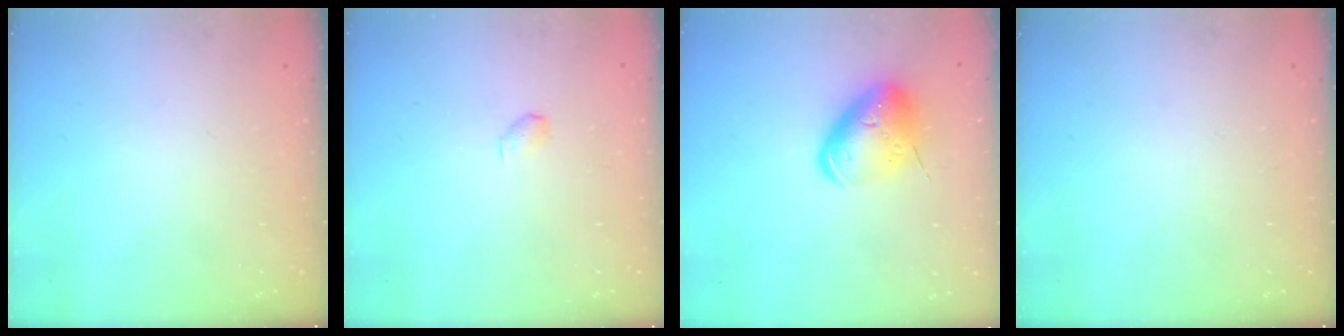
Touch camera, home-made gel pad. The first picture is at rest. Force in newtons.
{"total": 2.9, "press": 2.9, "slide": 0.5}
{"total": 12.9, "press": 12.7, "slide": 2.3}
{"total": 0.0}